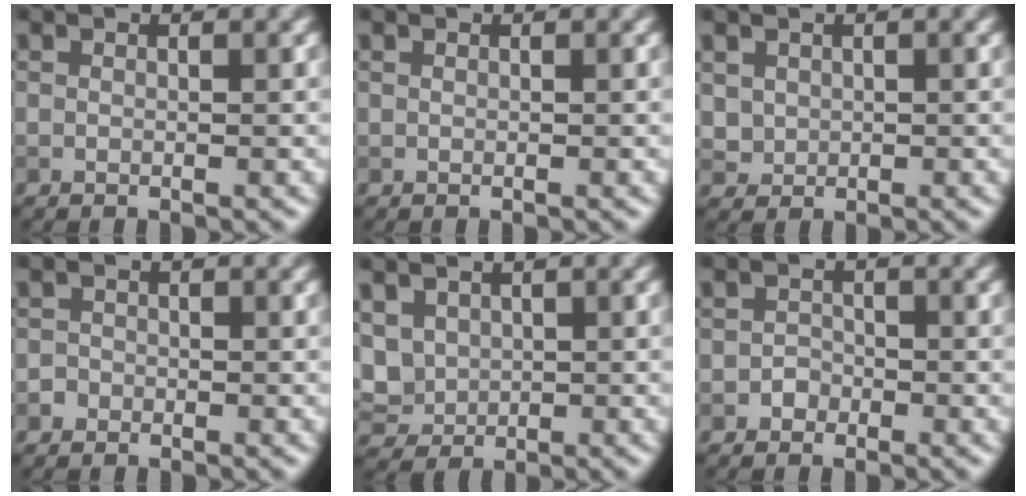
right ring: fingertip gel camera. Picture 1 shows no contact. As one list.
[{"total": 0.0}, {"total": 1.3, "force": [0.4, 1.2, 0.3], "torque": [-0.009, -0.008, 0.017]}, {"total": 0.9, "force": [-0.6, 0.7, -0.1], "torque": [0.006, -0.001, -0.013]}, {"total": 3.5, "force": [0.6, 2.9, 1.8], "torque": [-0.053, -0.002, 0.017]}, {"total": 1.1, "force": [-0.7, 0.9, 0.1], "torque": [0.004, 0.000, -0.014]}]